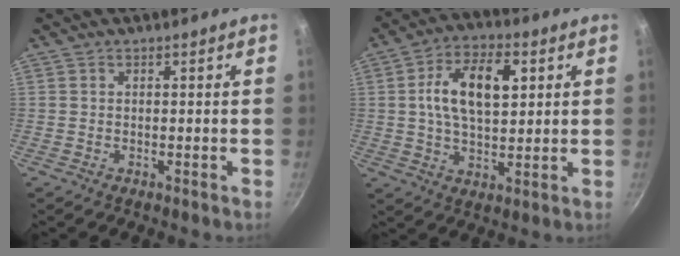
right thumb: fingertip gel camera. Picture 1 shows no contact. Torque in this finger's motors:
{"motor_torque": [0.17, 0.17, 0.92, -0.03, 0.12]}